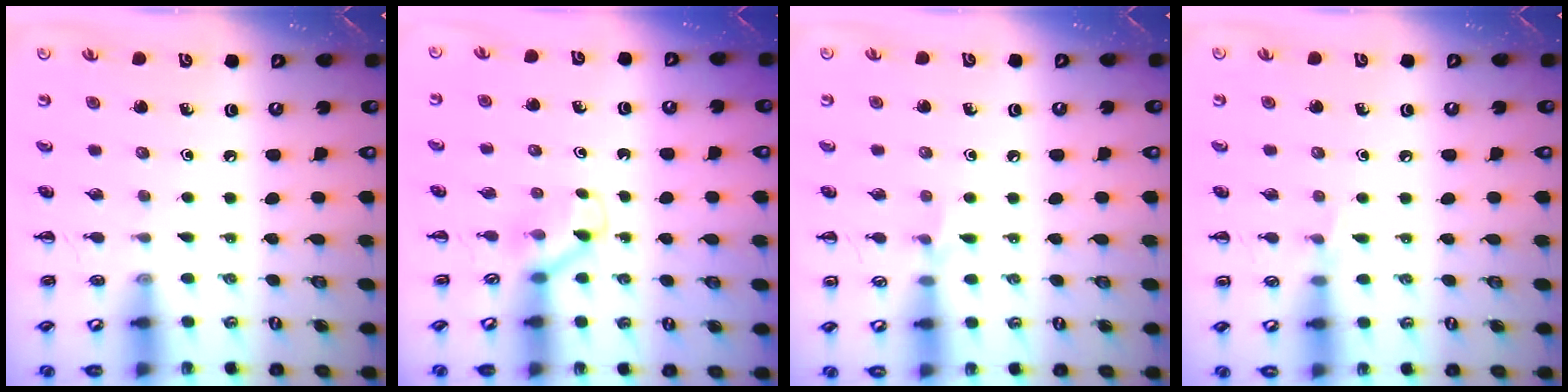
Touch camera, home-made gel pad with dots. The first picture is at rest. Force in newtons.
{"total": 3.1, "press": 2.9, "slide": 1.2}
{"total": 4.3, "press": 4.2, "slide": 1.2}
{"total": 4.4, "press": 4.2, "slide": 1.3}